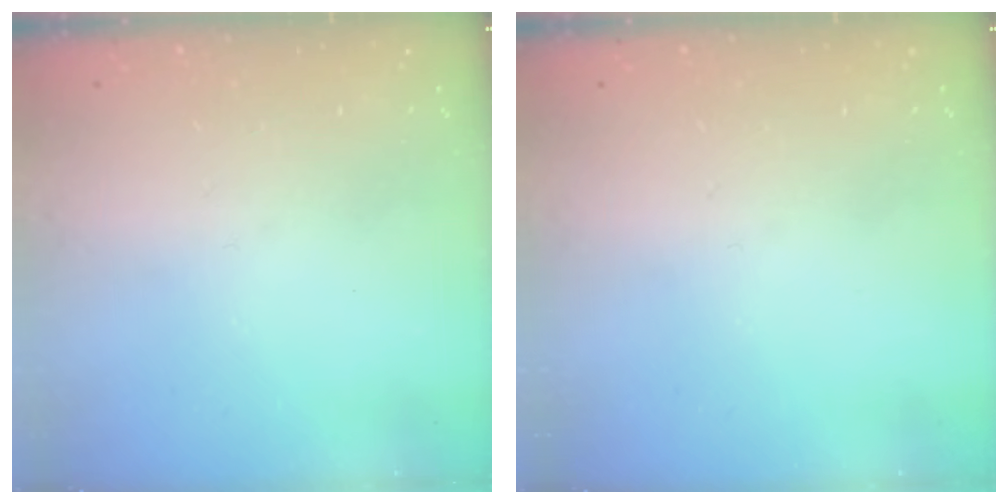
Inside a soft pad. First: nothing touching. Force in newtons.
{"total": 0.0}